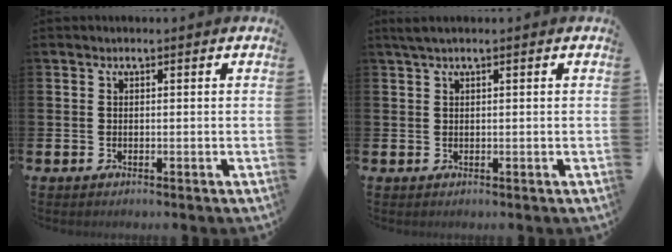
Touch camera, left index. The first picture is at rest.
{"total": 1.3, "force": [0.9, 0.0, 1.0], "torque": [-0.024, 0.006, 0.016]}